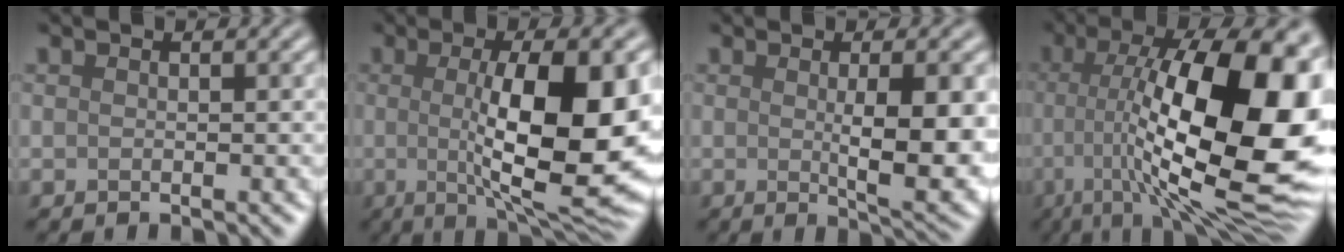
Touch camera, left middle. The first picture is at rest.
{"total": 12.7, "force": [-0.1, 3.6, 12.2], "torque": [-0.173, -0.011, 0.000]}
{"total": 6.9, "force": [-0.1, 1.6, 6.7], "torque": [-0.096, -0.008, 0.006]}
{"total": 18.1, "force": [0.0, 6.5, 16.9], "torque": [-0.239, 0.017, 0.000]}